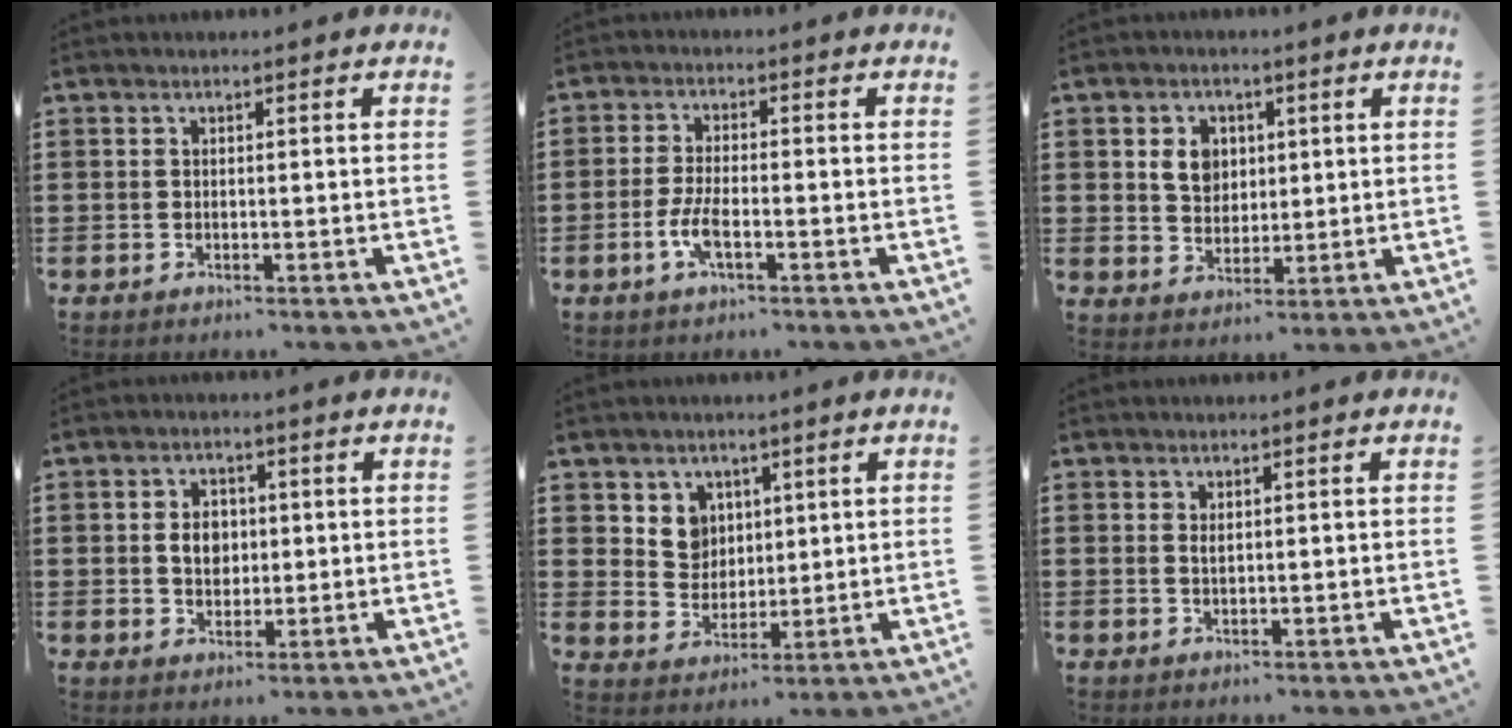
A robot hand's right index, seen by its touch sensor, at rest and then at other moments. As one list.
[{"total": 4.1, "force": [-1.5, 1.1, 3.6], "torque": [-0.082, -0.007, -0.031]}, {"total": 5.2, "force": [1.5, 4.3, 2.5], "torque": [-0.057, 0.012, 0.024]}, {"total": 4.3, "force": [0.2, 3.2, 2.8], "torque": [-0.055, 0.009, 0.000]}, {"total": 5.4, "force": [2.7, 4.6, 0.7], "torque": [-0.032, 0.007, 0.049]}, {"total": 1.0, "force": [0.4, 0.4, 0.8], "torque": [-0.018, 0.003, 0.007]}]